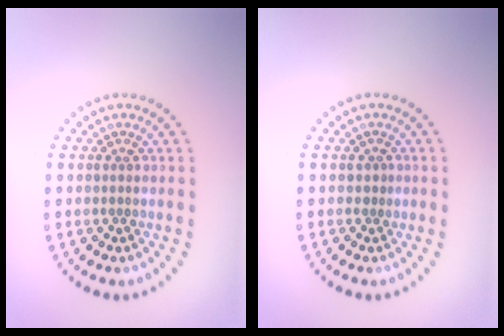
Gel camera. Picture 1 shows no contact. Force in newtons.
{"total": 0.6, "press": 0.2, "slide": 0.5}